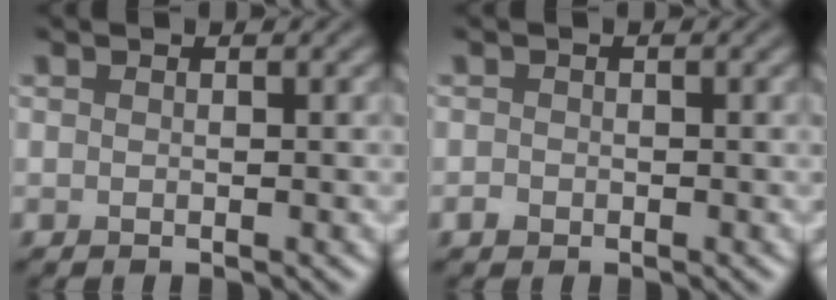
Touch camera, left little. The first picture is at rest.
{"total": 0.7, "force": [-0.4, 0.6, 0.2], "torque": [-0.001, -0.002, -0.009]}